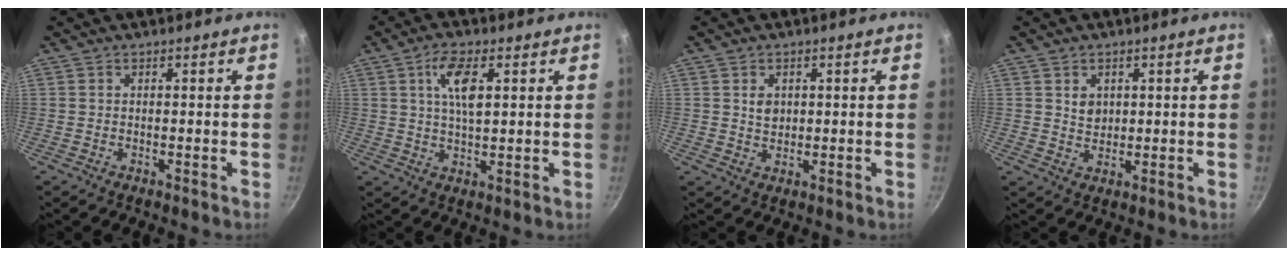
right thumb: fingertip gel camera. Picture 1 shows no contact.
{"total": 7.3, "force": [2.4, 2.8, 6.3], "torque": [-0.114, -0.004, 0.045]}
{"total": 2.9, "force": [0.7, 2.2, 1.7], "torque": [-0.021, -0.004, 0.013]}
{"total": 3.2, "force": [1.0, 2.6, 1.6], "torque": [-0.017, -0.007, 0.018]}